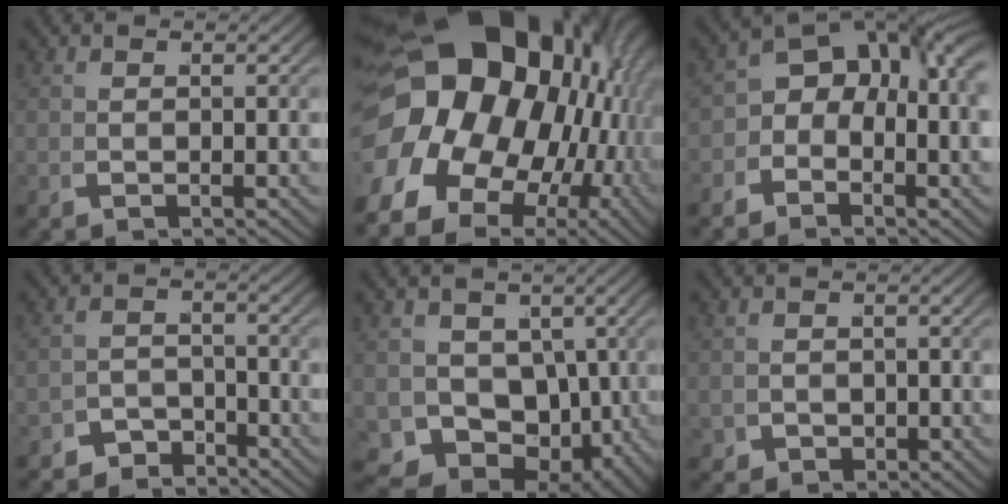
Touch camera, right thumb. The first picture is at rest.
{"total": 31.0, "force": [0.3, 23.2, 20.5], "torque": [-0.357, -0.042, -0.001]}
{"total": 9.0, "force": [0.5, 5.7, 6.9], "torque": [-0.082, 0.021, -0.013]}
{"total": 5.4, "force": [-4.6, 2.9, 0.6], "torque": [0.023, -0.019, -0.083]}
{"total": 12.8, "force": [-3.2, 9.8, 7.6], "torque": [-0.159, -0.075, -0.032]}
{"total": 3.5, "force": [-0.9, 2.9, 1.7], "torque": [-0.036, -0.025, -0.001]}